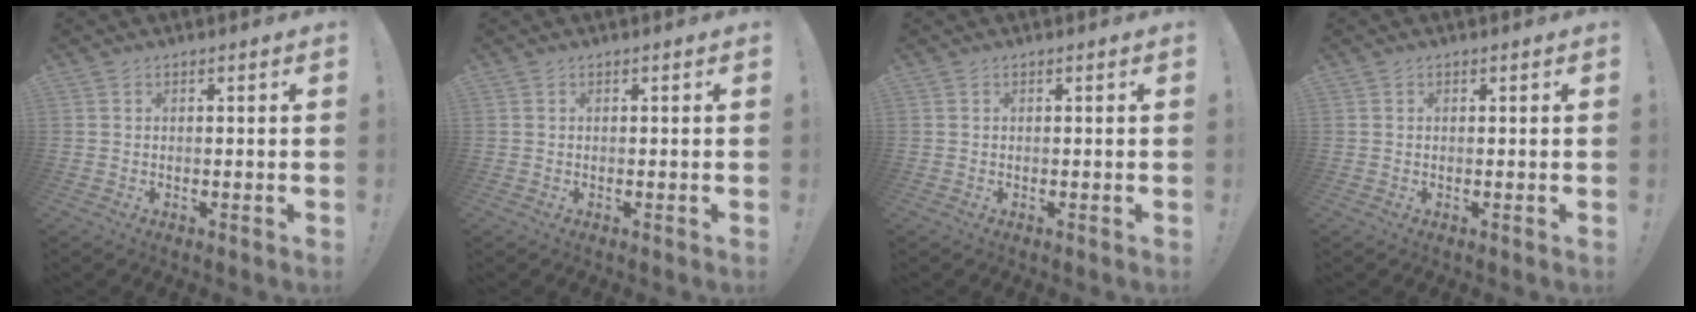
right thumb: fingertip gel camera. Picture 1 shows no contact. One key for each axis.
{"total": 0.0}
{"total": 0.0}
{"total": 0.0}